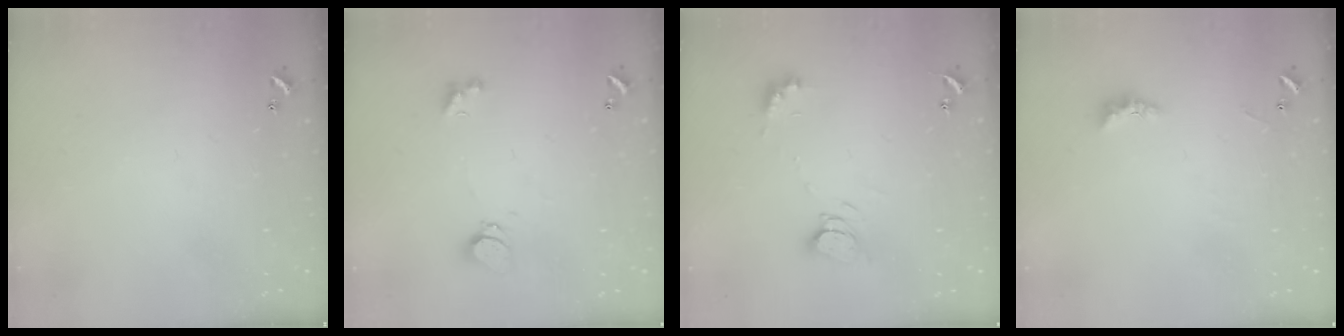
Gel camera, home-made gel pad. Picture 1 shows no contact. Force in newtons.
{"total": 1.3, "press": 1.2, "slide": 0.4}
{"total": 7.0, "press": 6.9, "slide": 0.6}
{"total": 2.5, "press": 2.5, "slide": 0.6}